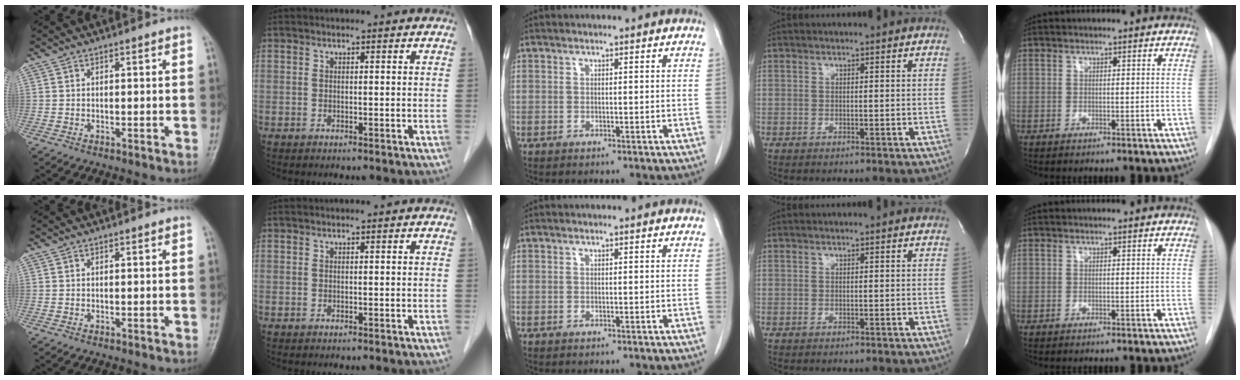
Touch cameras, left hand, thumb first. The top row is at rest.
{}